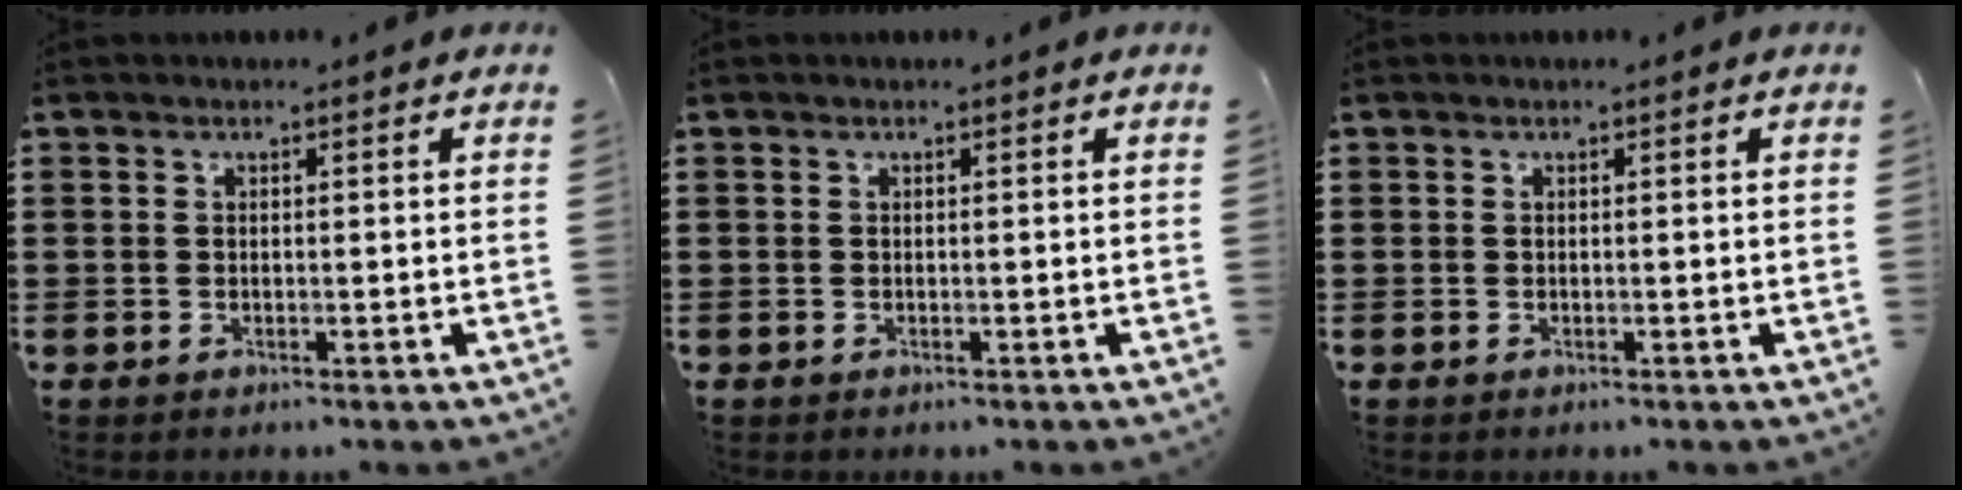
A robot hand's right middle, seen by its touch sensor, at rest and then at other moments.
{"total": 0.0}
{"total": 0.0}